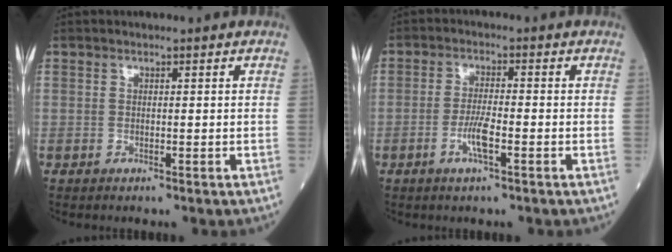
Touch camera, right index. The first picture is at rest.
{"total": 4.0, "force": [-1.7, 0.4, 3.6], "torque": [-0.073, -0.002, -0.034]}